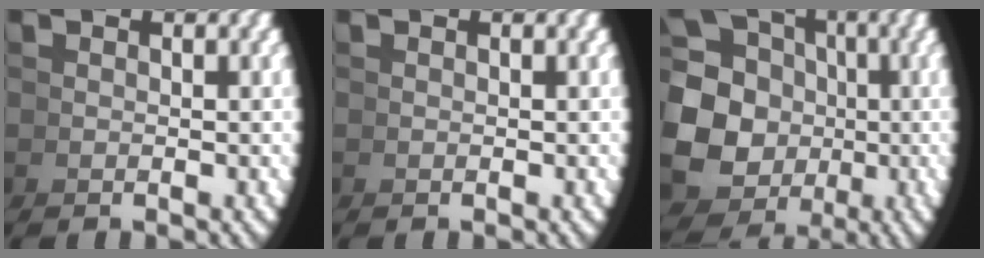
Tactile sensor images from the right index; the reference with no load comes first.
{"total": 0.0}
{"total": 14.6, "force": [0.2, 12.9, 6.7], "torque": [-0.141, -0.040, 0.000]}